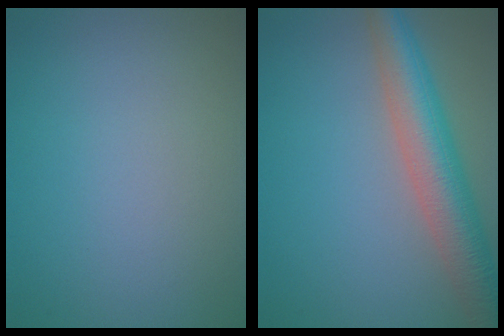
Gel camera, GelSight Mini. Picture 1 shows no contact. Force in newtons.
{"total": 6.6, "press": 6.6, "slide": 0.3}